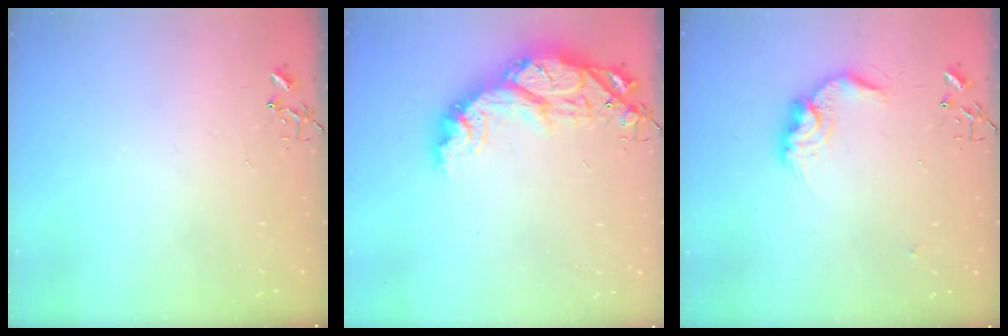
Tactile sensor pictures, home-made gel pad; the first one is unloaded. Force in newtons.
{"total": 17.4, "press": 17.4, "slide": 1.3}
{"total": 12.0, "press": 12.0, "slide": 0.1}